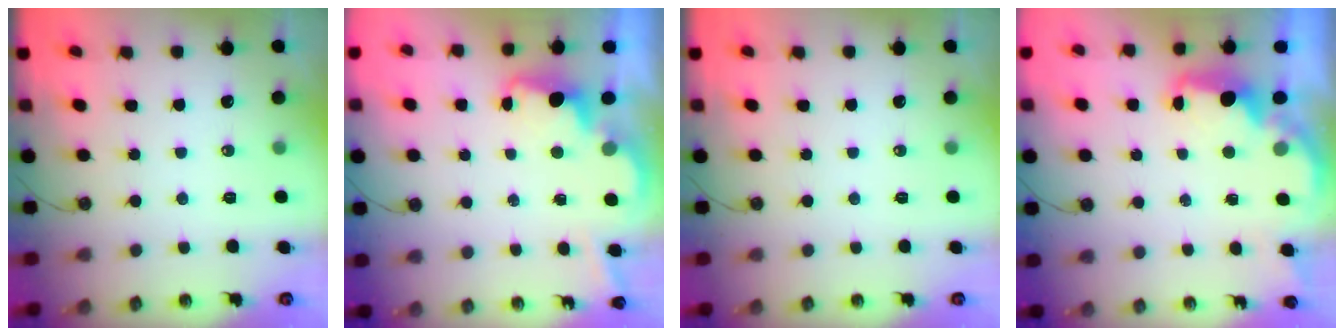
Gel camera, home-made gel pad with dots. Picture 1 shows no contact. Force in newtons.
{"total": 3.4, "press": 3.3, "slide": 0.8}
{"total": 0.0}
{"total": 2.5, "press": 2.4, "slide": 0.7}